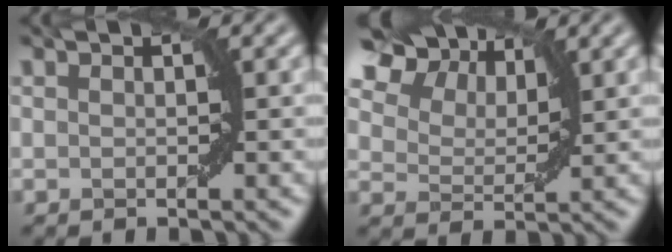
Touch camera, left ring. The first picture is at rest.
{"total": 9.6, "force": [6.2, 5.5, 4.9], "torque": [-0.099, 0.023, 0.107]}